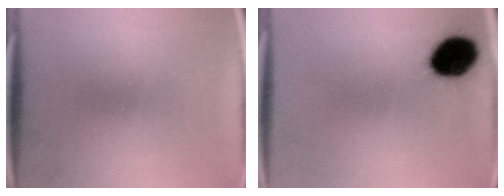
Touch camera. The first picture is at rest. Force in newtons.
{"total": 12.0}